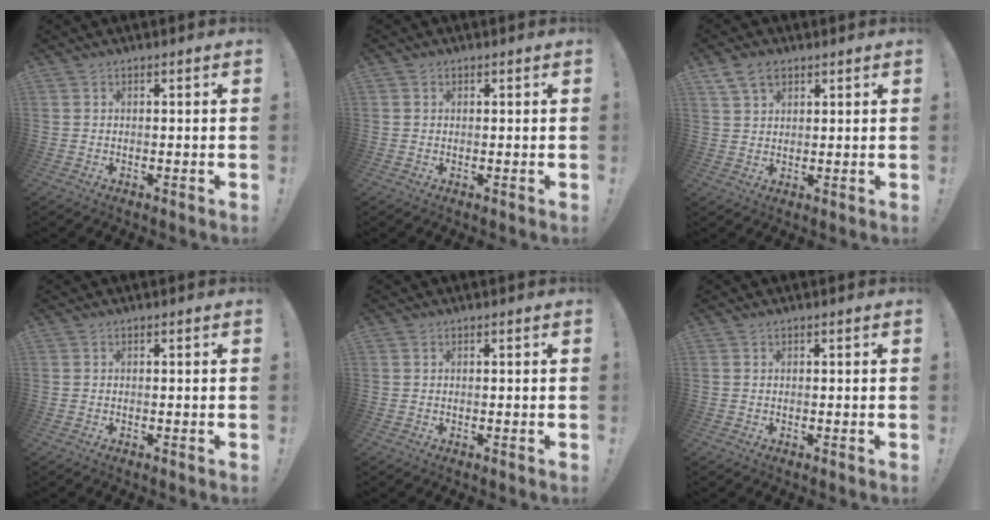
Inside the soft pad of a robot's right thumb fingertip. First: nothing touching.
{"total": 0.5, "force": [0.3, 0.4, -0.1], "torque": [0.007, -0.002, 0.006]}
{"total": 6.1, "force": [3.8, 3.8, 2.9], "torque": [-0.054, -0.007, 0.073]}
{"total": 0.0}
{"total": 0.0}
{"total": 0.0}